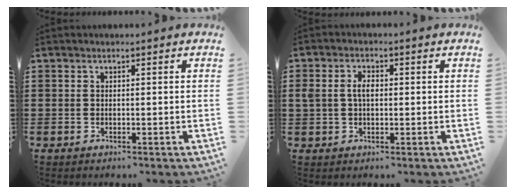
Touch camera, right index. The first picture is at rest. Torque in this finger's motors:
{"motor_torque": [0.22, -0.12, 0.11, 0.09]}